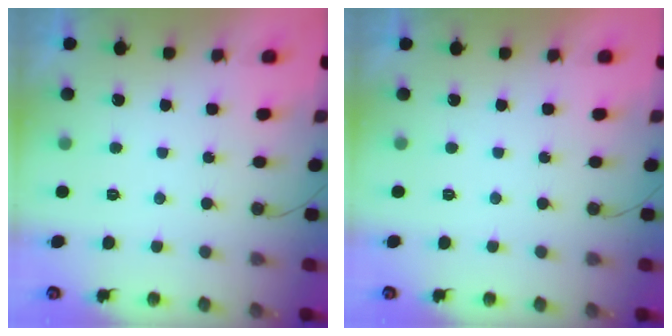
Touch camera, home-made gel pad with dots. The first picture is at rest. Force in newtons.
{"total": 1.9, "press": 1.9, "slide": 0.1}